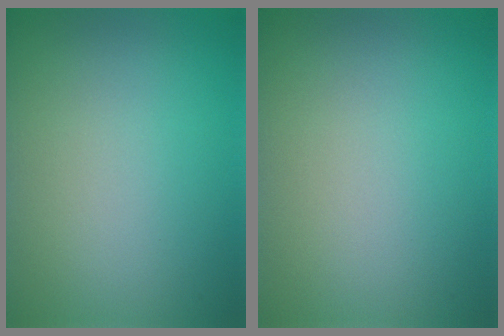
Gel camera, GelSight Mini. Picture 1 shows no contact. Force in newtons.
{"total": 0.0}